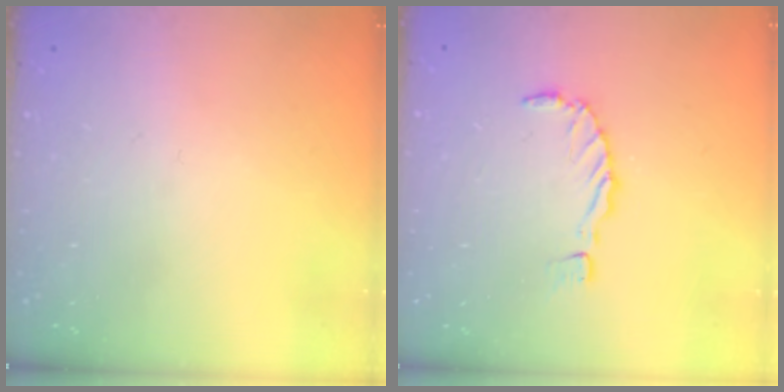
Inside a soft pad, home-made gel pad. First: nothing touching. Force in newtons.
{"total": 0.0}